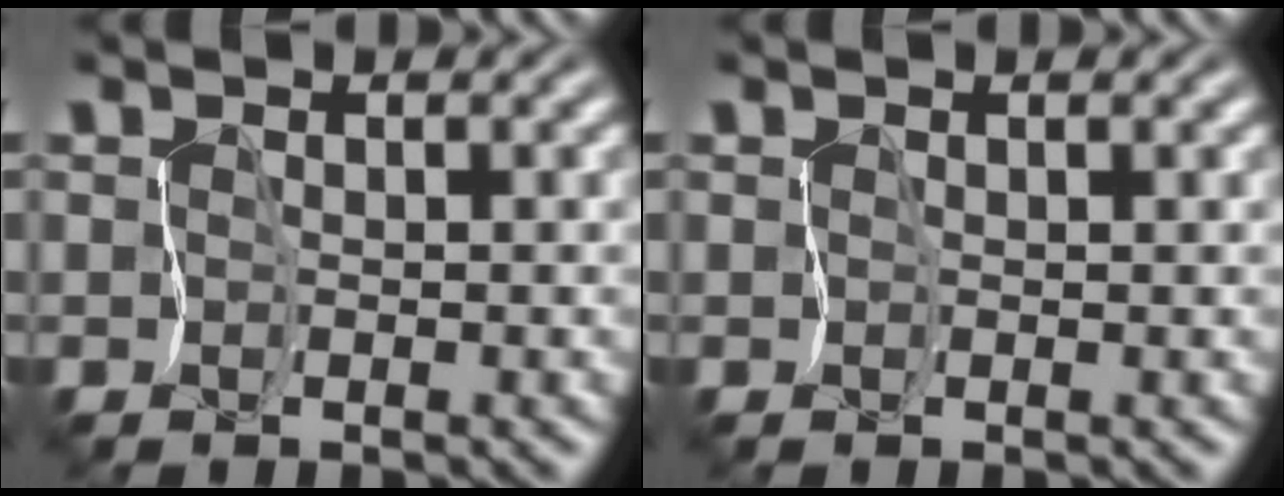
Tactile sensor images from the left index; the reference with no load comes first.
{"total": 0.6, "force": [0.4, 0.1, 0.4], "torque": [-0.005, 0.000, 0.008]}